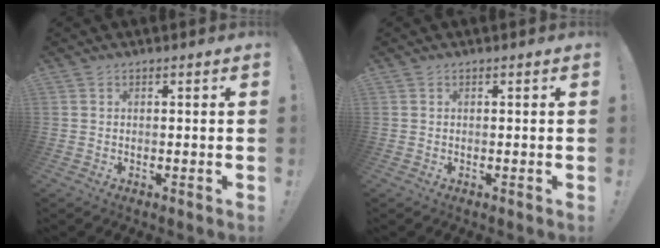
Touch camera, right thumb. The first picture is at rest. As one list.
[{"total": 0.0}]